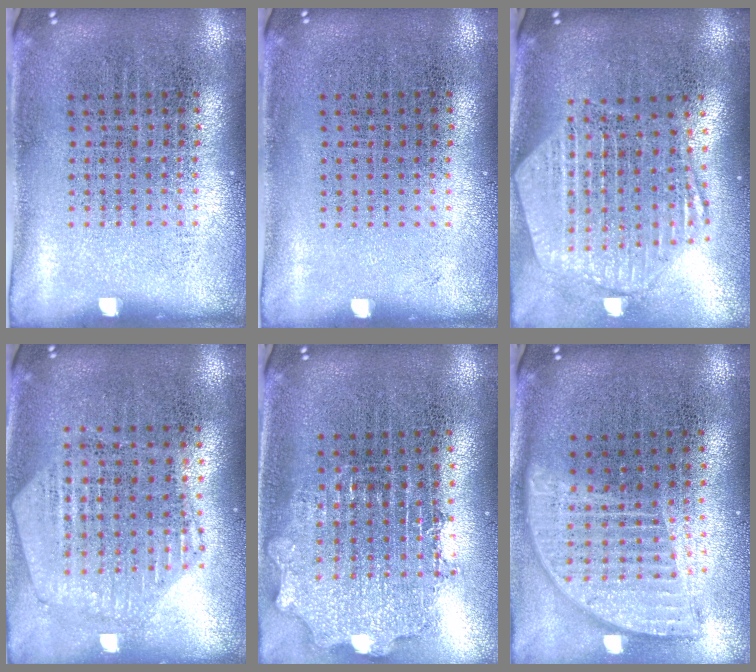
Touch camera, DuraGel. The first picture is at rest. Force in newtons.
{"total": 0.0}
{"total": 2.7, "press": 2.2, "slide": 1.5}
{"total": 1.2, "press": 1.1, "slide": 0.3}
{"total": 1.9, "press": 1.5, "slide": 1.1}
{"total": 1.9, "press": 1.5, "slide": 1.2}